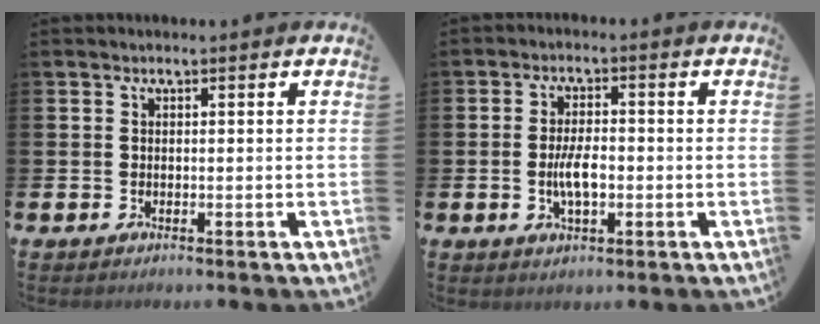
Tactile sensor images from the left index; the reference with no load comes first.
{"total": 4.4, "force": [-0.7, 1.8, 4.0], "torque": [-0.070, -0.003, -0.017]}